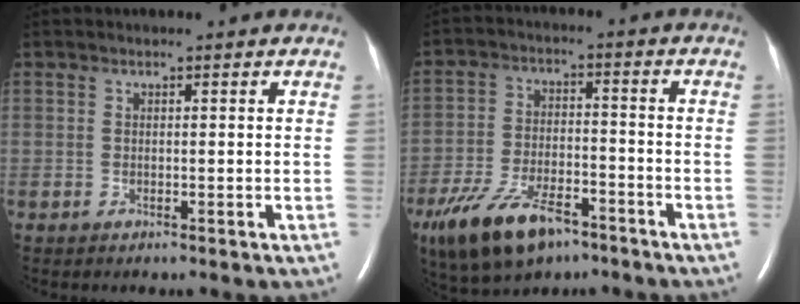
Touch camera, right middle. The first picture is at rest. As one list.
[{"total": 13.3, "force": [-8.6, 5.4, 8.5], "torque": [-0.170, -0.011, -0.149]}]